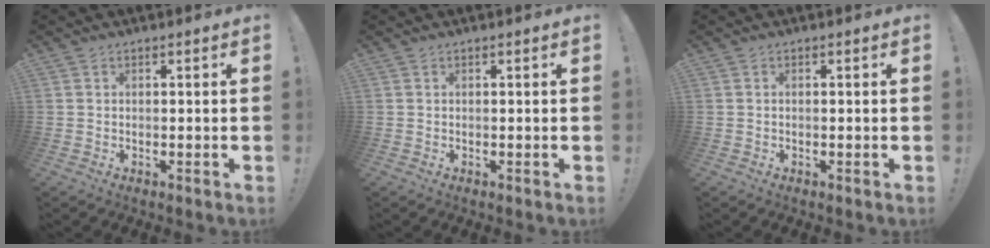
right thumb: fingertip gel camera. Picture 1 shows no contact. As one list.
[{"total": 0.0}, {"total": 0.0}]